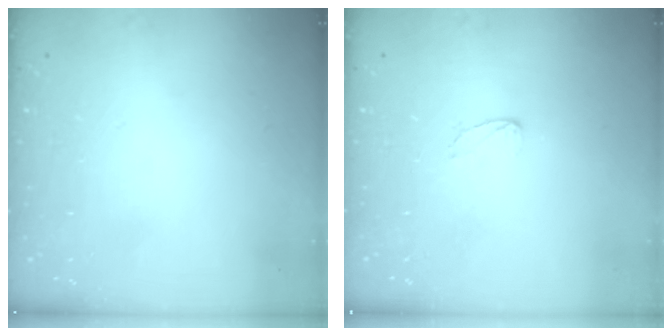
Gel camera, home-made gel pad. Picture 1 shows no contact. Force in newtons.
{"total": 4.1, "press": 4.1, "slide": 0.4}